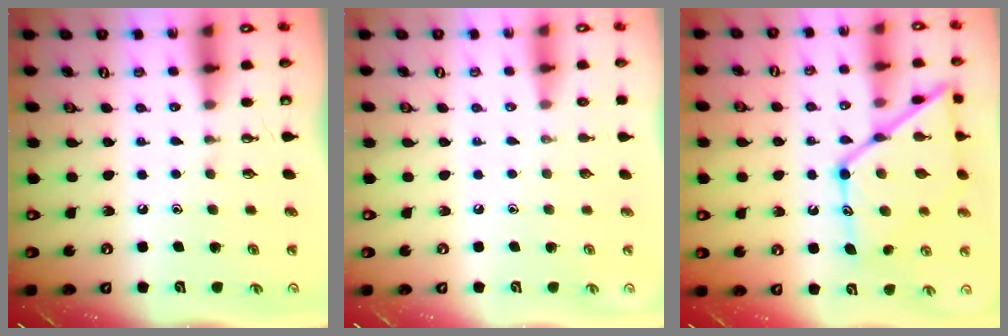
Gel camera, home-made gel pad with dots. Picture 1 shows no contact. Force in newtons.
{"total": 0.0}
{"total": 20.0, "press": 19.9, "slide": 1.7}